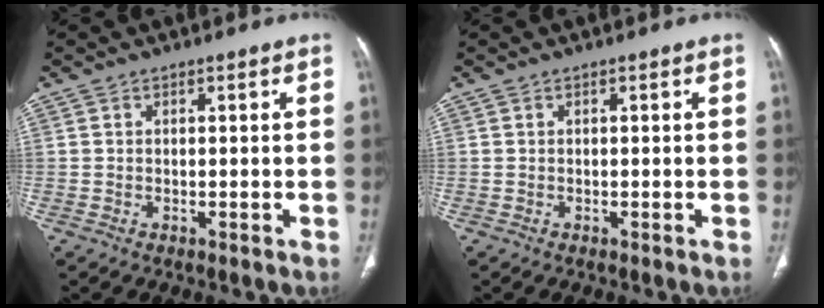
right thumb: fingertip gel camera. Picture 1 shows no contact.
{"total": 0.0}